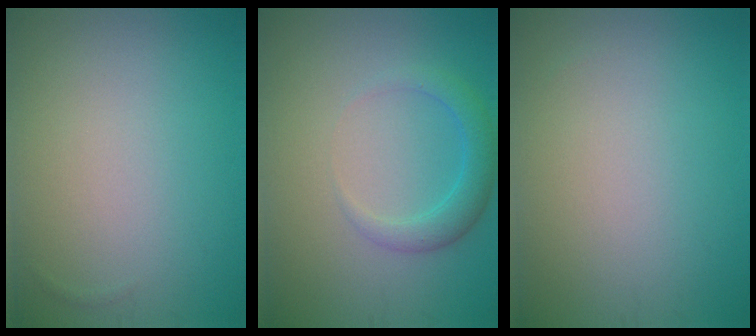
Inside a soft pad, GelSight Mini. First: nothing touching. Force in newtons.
{"total": 2.6, "press": 2.6, "slide": 0.2}
{"total": 0.0}